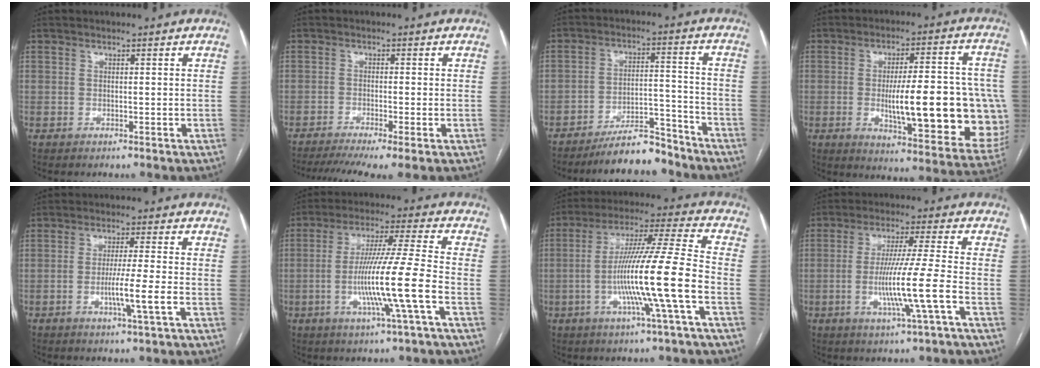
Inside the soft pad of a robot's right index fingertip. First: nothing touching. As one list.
[{"total": 8.2, "force": [-5.9, 0.6, 5.7], "torque": [-0.097, -0.008, -0.096]}, {"total": 9.0, "force": [-8.1, 2.0, 3.2], "torque": [-0.046, 0.018, -0.136]}, {"total": 21.9, "force": [-2.3, 5.0, 21.2], "torque": [-0.229, 0.012, -0.013]}, {"total": 5.9, "force": [-1.7, -0.9, 5.6], "torque": [-0.097, -0.013, -0.033]}, {"total": 12.9, "force": [-3.6, -1.5, 12.3], "torque": [-0.233, -0.008, -0.069]}, {"total": 15.9, "force": [-4.0, -1.5, 15.3], "torque": [-0.275, -0.002, -0.080]}, {"total": 10.3, "force": [-2.9, -1.5, 9.8], "torque": [-0.188, -0.011, -0.053]}]